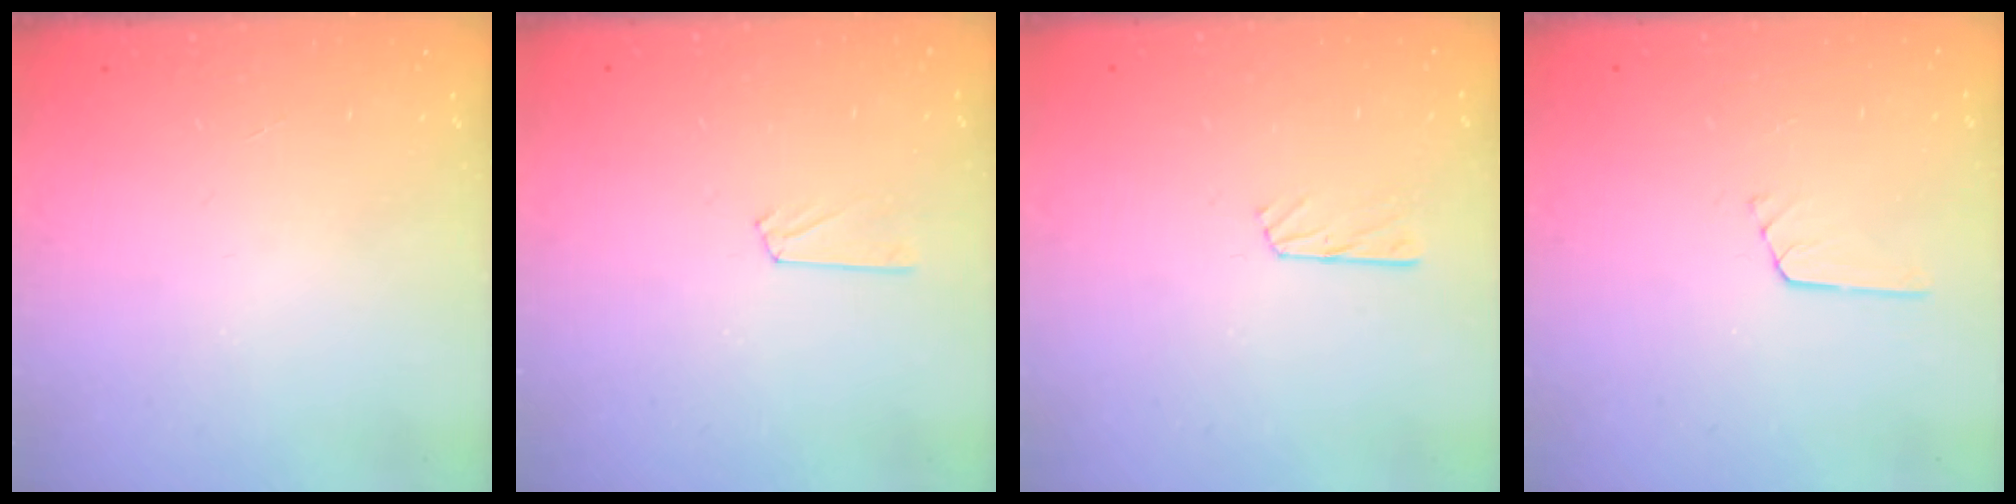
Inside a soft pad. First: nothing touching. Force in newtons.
{"total": 2.5, "press": 2.4, "slide": 0.3}
{"total": 3.1, "press": 3.1, "slide": 0.3}
{"total": 2.7, "press": 2.7, "slide": 0.2}